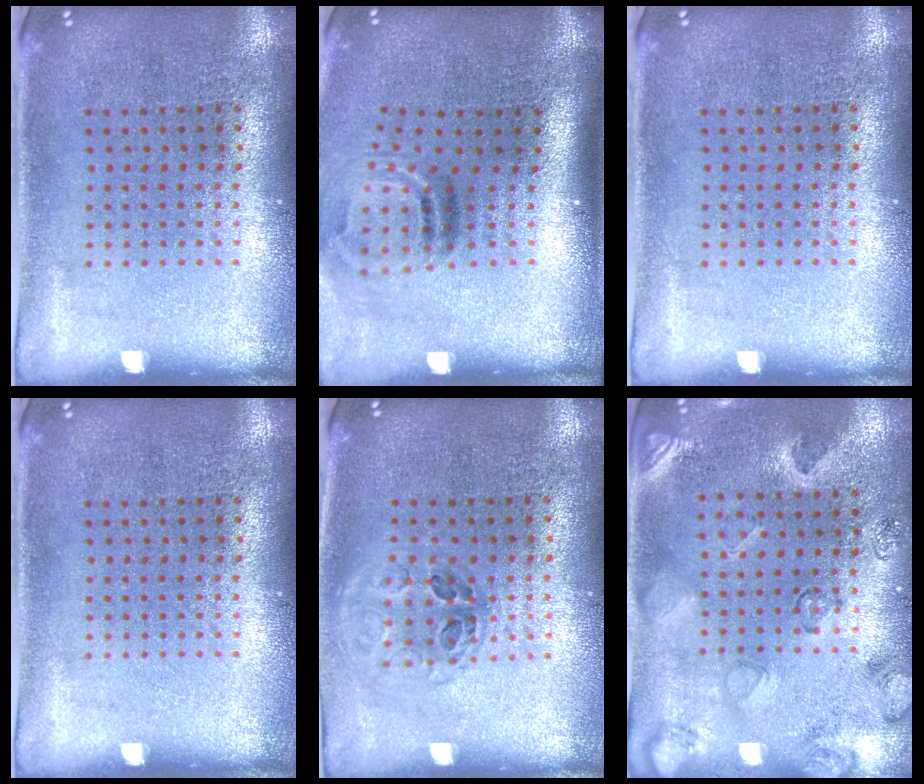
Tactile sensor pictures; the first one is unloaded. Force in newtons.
{"total": 2.0, "press": 1.2, "slide": 1.6}
{"total": 0.0}
{"total": 0.0}
{"total": 1.1, "press": 1.0, "slide": 0.4}
{"total": 2.3, "press": 1.9, "slide": 1.3}